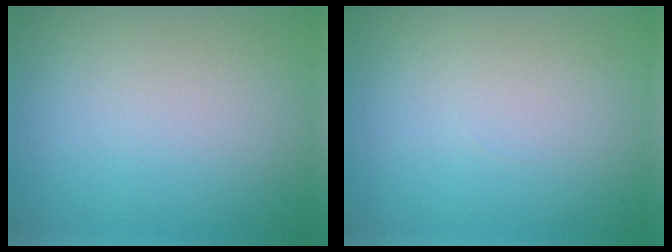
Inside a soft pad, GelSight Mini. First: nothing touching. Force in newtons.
{"total": 0.0}